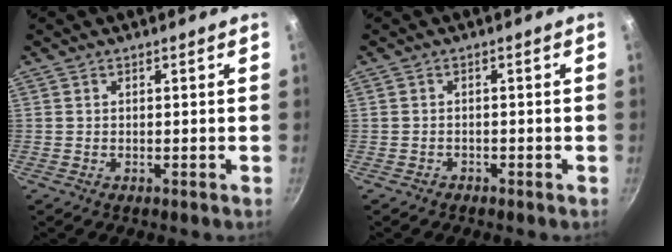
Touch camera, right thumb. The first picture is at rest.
{"total": 0.9, "force": [-0.8, 0.4, 0.0], "torque": [-0.003, 0.015, -0.012]}